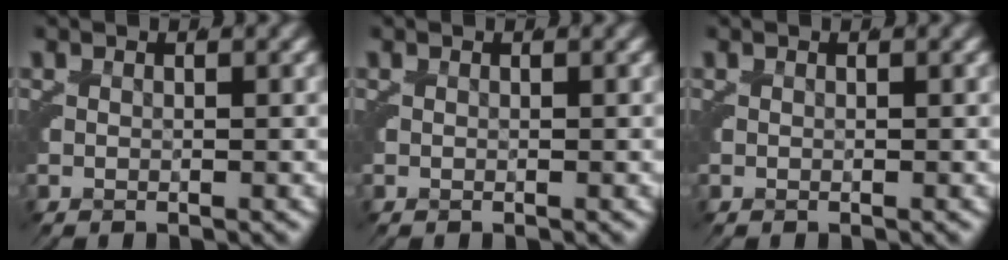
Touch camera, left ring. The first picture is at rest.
{"total": 0.0}
{"total": 0.0}